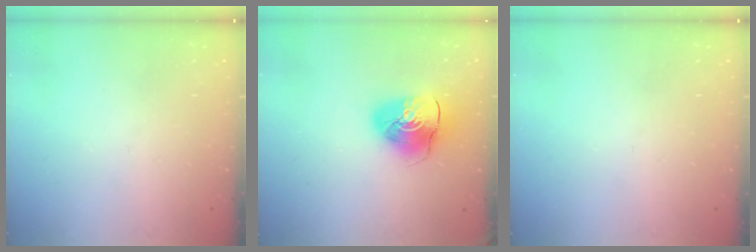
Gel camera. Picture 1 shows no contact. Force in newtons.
{"total": 10.6, "press": 10.5, "slide": 1.5}
{"total": 0.0}